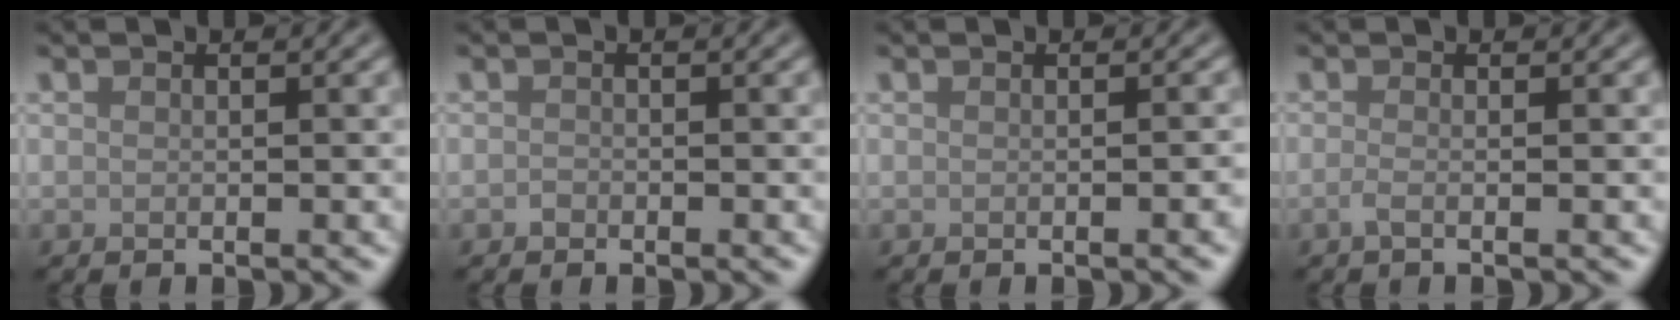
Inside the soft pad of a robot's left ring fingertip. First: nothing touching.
{"total": 0.5, "force": [-0.3, 0.4, 0.1], "torque": [0.000, -0.003, -0.008]}
{"total": 1.3, "force": [-0.3, 0.3, 1.2], "torque": [-0.010, 0.001, -0.005]}
{"total": 1.3, "force": [-0.4, 0.5, 1.1], "torque": [-0.018, -0.005, -0.013]}